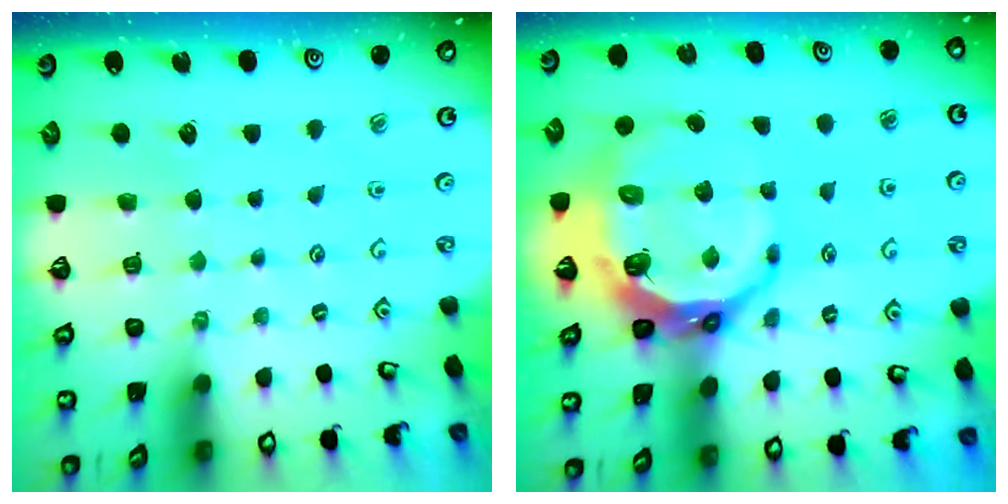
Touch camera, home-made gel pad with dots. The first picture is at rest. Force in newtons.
{"total": 13.8, "press": 13.0, "slide": 4.6}